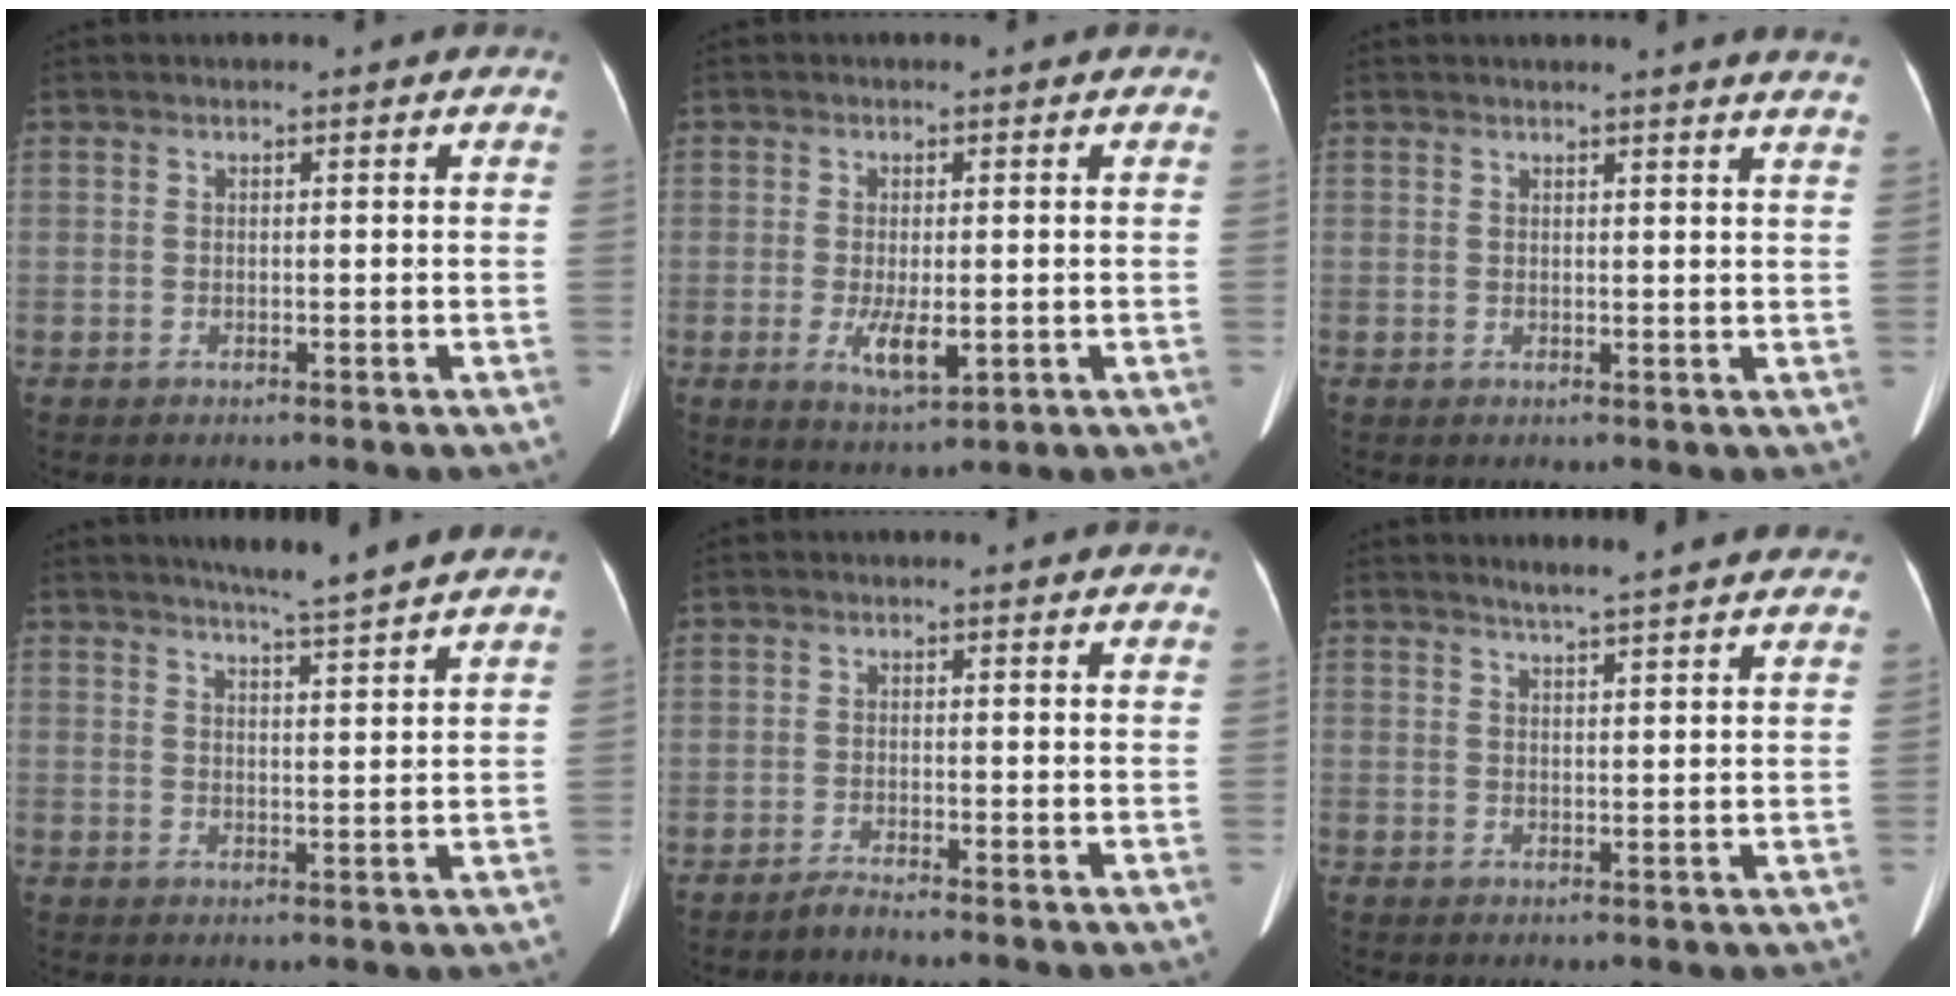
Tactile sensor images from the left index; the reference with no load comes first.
{"total": 4.7, "force": [-1.0, 1.6, 4.3], "torque": [-0.083, -0.010, -0.010]}
{"total": 6.5, "force": [6.1, -0.7, 2.2], "torque": [-0.022, -0.018, 0.044]}
{"total": 6.9, "force": [6.1, -1.3, 3.0], "torque": [-0.048, -0.005, 0.084]}
{"total": 1.6, "force": [-1.5, -0.3, 0.3], "torque": [-0.012, -0.004, -0.028]}
{"total": 9.4, "force": [8.4, 0.2, 4.2], "torque": [-0.058, 0.013, 0.094]}